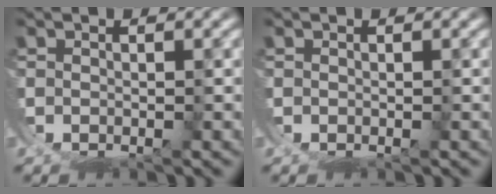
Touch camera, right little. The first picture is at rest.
{"total": 0.0}